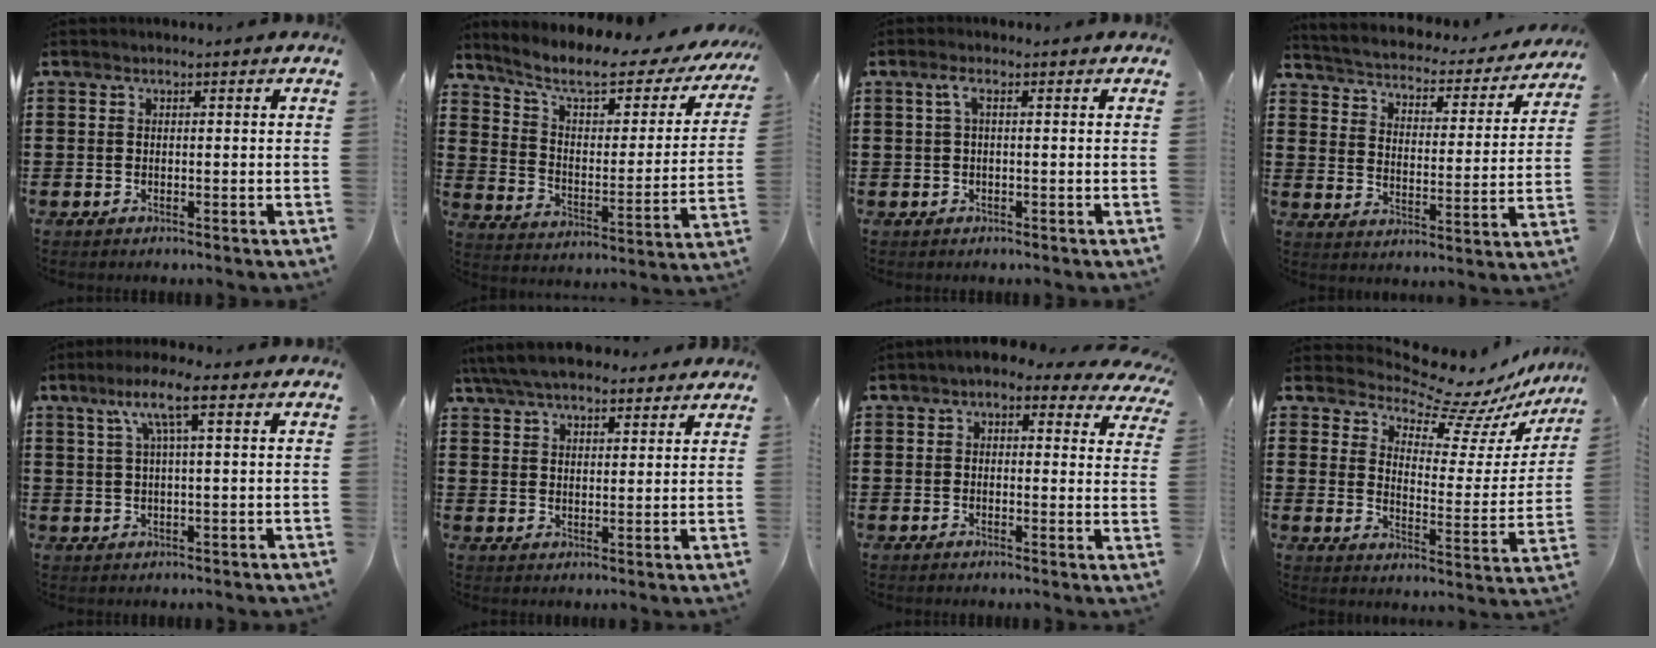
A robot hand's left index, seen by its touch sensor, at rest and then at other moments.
{"total": 8.2, "force": [5.8, 2.1, 5.3], "torque": [-0.119, -0.034, 0.092]}
{"total": 1.6, "force": [0.2, 0.4, 1.6], "torque": [-0.033, 0.001, 0.003]}
{"total": 2.1, "force": [2.1, 0.4, 0.4], "torque": [-0.027, -0.027, 0.023]}
{"total": 5.7, "force": [2.2, 0.6, 5.2], "torque": [-0.106, 0.004, 0.034]}
{"total": 6.8, "force": [6.1, 1.6, 2.5], "torque": [-0.068, -0.013, 0.115]}
{"total": 2.6, "force": [1.6, 1.4, 1.6], "torque": [-0.039, 0.000, 0.026]}
{"total": 9.5, "force": [8.8, 2.0, 3.0], "torque": [-0.069, -0.075, 0.153]}